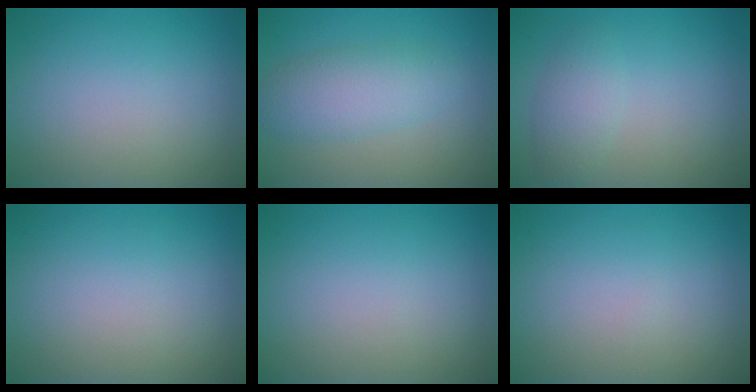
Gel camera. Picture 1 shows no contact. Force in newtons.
{"total": 3.9, "press": 3.9, "slide": 0.3}
{"total": 2.2, "press": 2.2, "slide": 0.0}
{"total": 0.0}
{"total": 0.0}
{"total": 0.0}